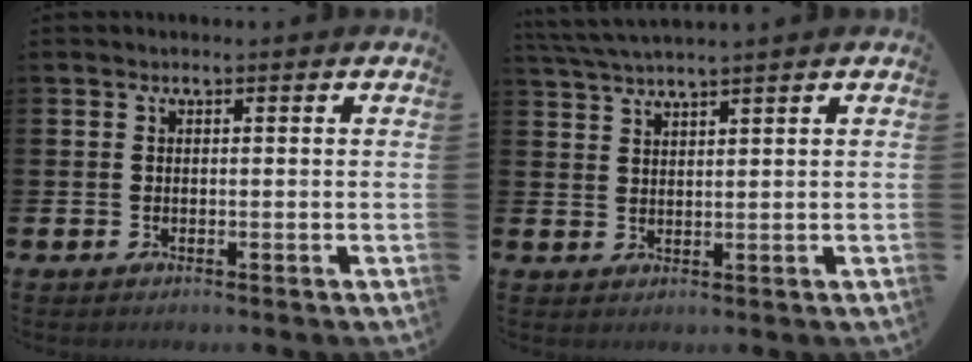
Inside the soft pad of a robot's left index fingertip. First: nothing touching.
{"total": 3.1, "force": [3.0, -0.4, 0.8], "torque": [-0.029, -0.006, 0.057]}